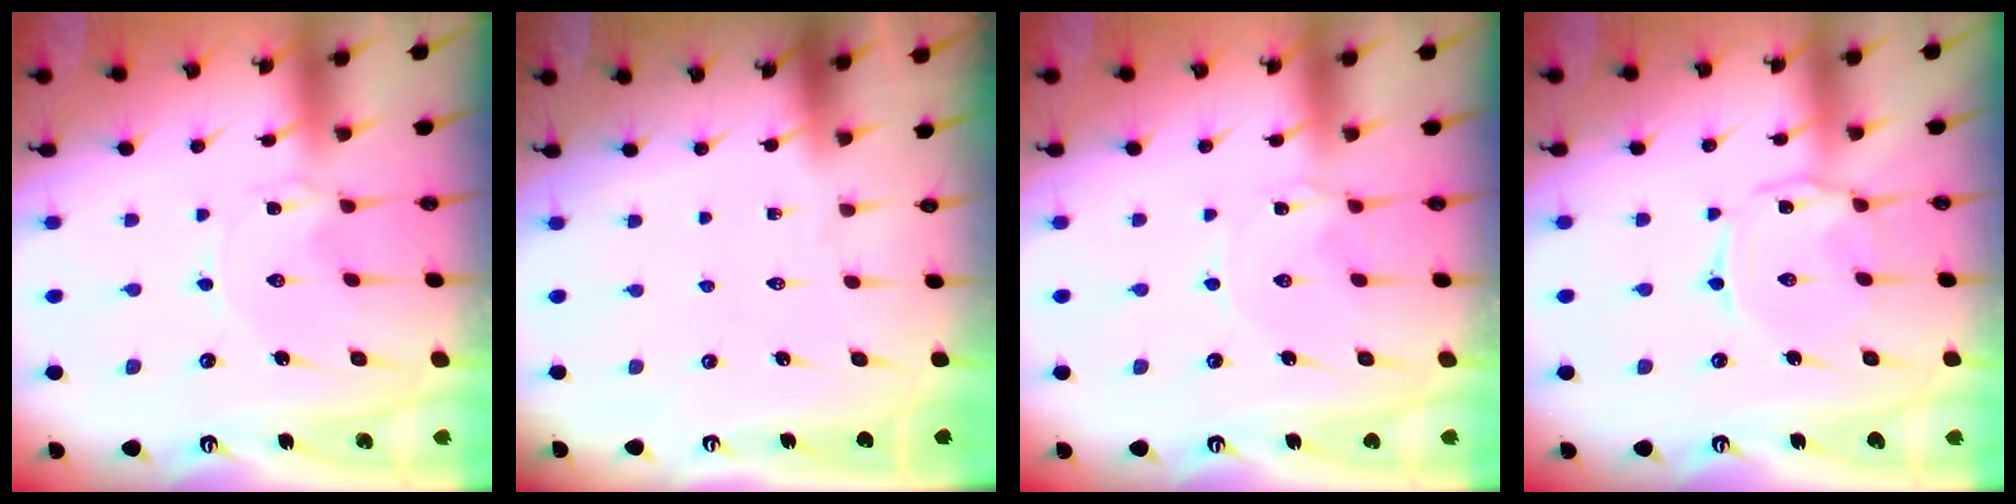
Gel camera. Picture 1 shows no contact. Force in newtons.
{"total": 0.0}
{"total": 3.8, "press": 3.8, "slide": 0.4}
{"total": 2.2, "press": 2.1, "slide": 0.4}